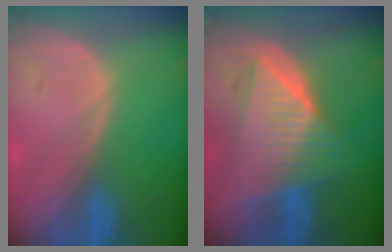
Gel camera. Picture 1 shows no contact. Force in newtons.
{"total": 9.6, "press": 9.5, "slide": 0.6}